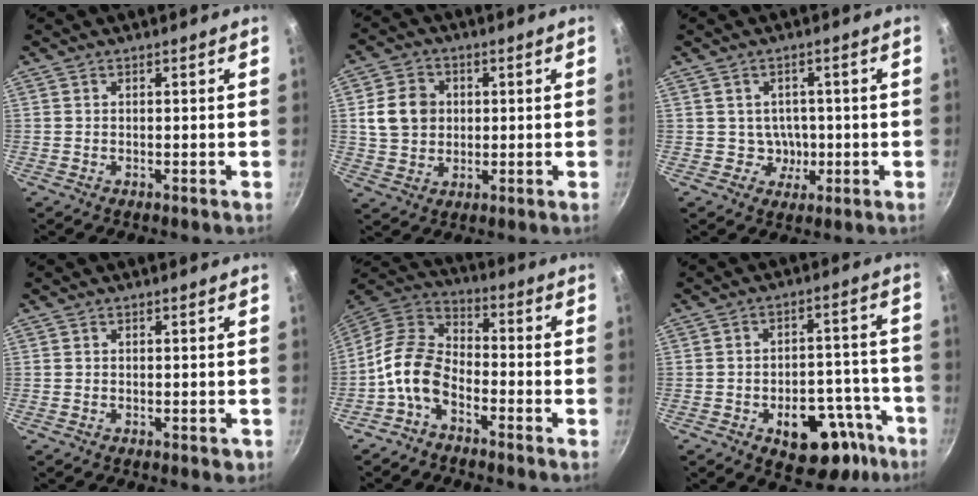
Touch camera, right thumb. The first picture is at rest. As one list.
[{"total": 8.7, "force": [1.3, 7.3, 4.5], "torque": [-0.057, 0.005, 0.021]}, {"total": 3.9, "force": [-0.5, 3.8, 1.0], "torque": [0.011, 0.005, -0.005]}, {"total": 1.4, "force": [-0.6, 0.9, 0.9], "torque": [-0.011, 0.002, -0.008]}, {"total": 10.5, "force": [-5.1, 6.7, 6.3], "torque": [-0.112, 0.060, -0.120]}, {"total": 16.6, "force": [-8.1, 9.7, 10.7], "torque": [-0.076, 0.051, -0.098]}]